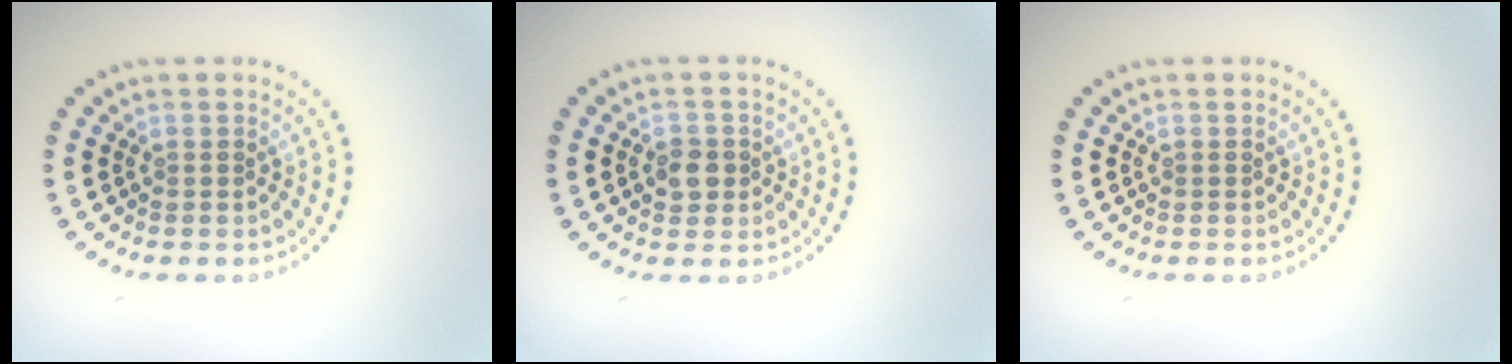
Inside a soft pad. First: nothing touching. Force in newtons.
{"total": 2.0, "press": 1.9, "slide": 0.4}
{"total": 0.0}